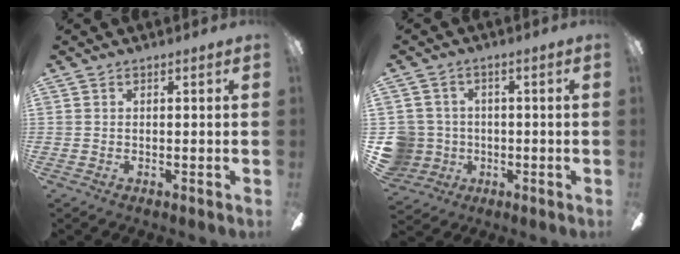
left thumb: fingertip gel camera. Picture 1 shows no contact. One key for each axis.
{"total": 8.1, "fx": -0.9, "fy": 7.9, "fz": 1.6, "tx": -0.071, "ty": 0.012, "tz": -0.011}